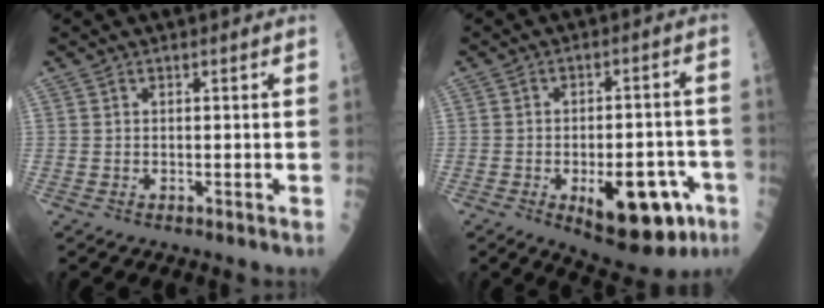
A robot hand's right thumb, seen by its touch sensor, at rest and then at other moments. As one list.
[{"total": 15.1, "force": [-6.0, 6.8, 12.1], "torque": [-0.137, 0.028, -0.071]}]